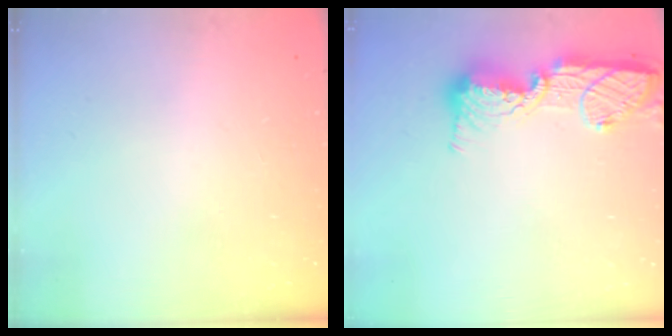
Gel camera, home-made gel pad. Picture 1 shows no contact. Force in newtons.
{"total": 16.3, "press": 16.3, "slide": 1.3}